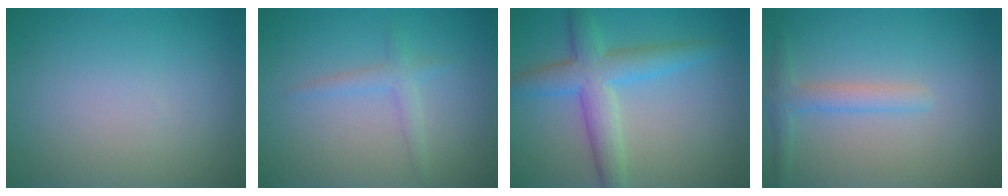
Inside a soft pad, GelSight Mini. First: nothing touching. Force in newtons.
{"total": 1.6, "press": 1.6, "slide": 0.1}
{"total": 5.3, "press": 5.3, "slide": 0.1}
{"total": 2.1, "press": 2.1, "slide": 0.1}